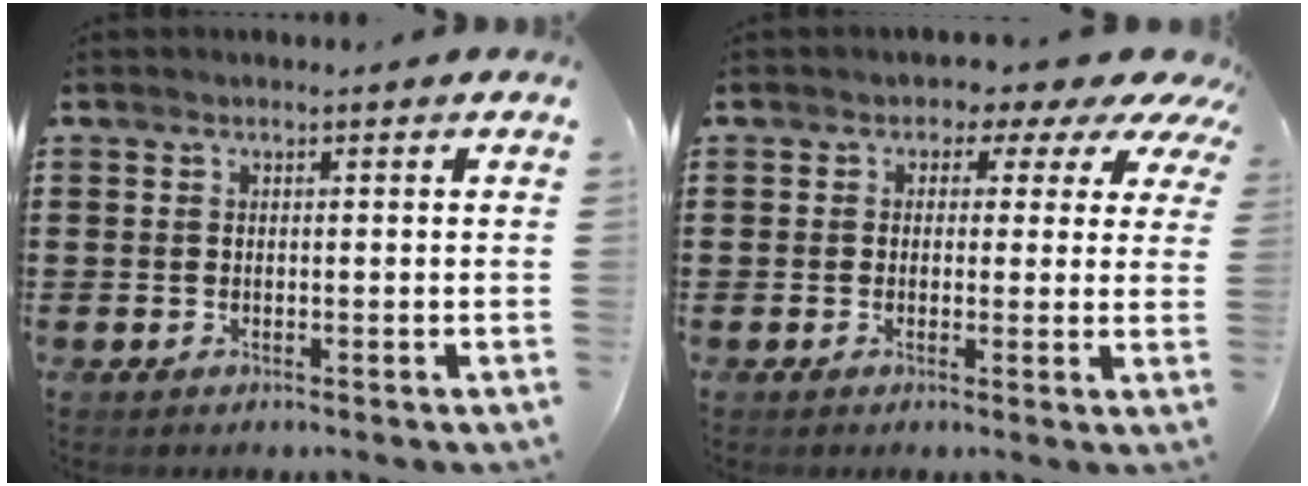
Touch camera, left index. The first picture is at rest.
{"total": 2.4, "force": [0.6, 2.2, 1.0], "torque": [-0.027, -0.005, -0.001]}